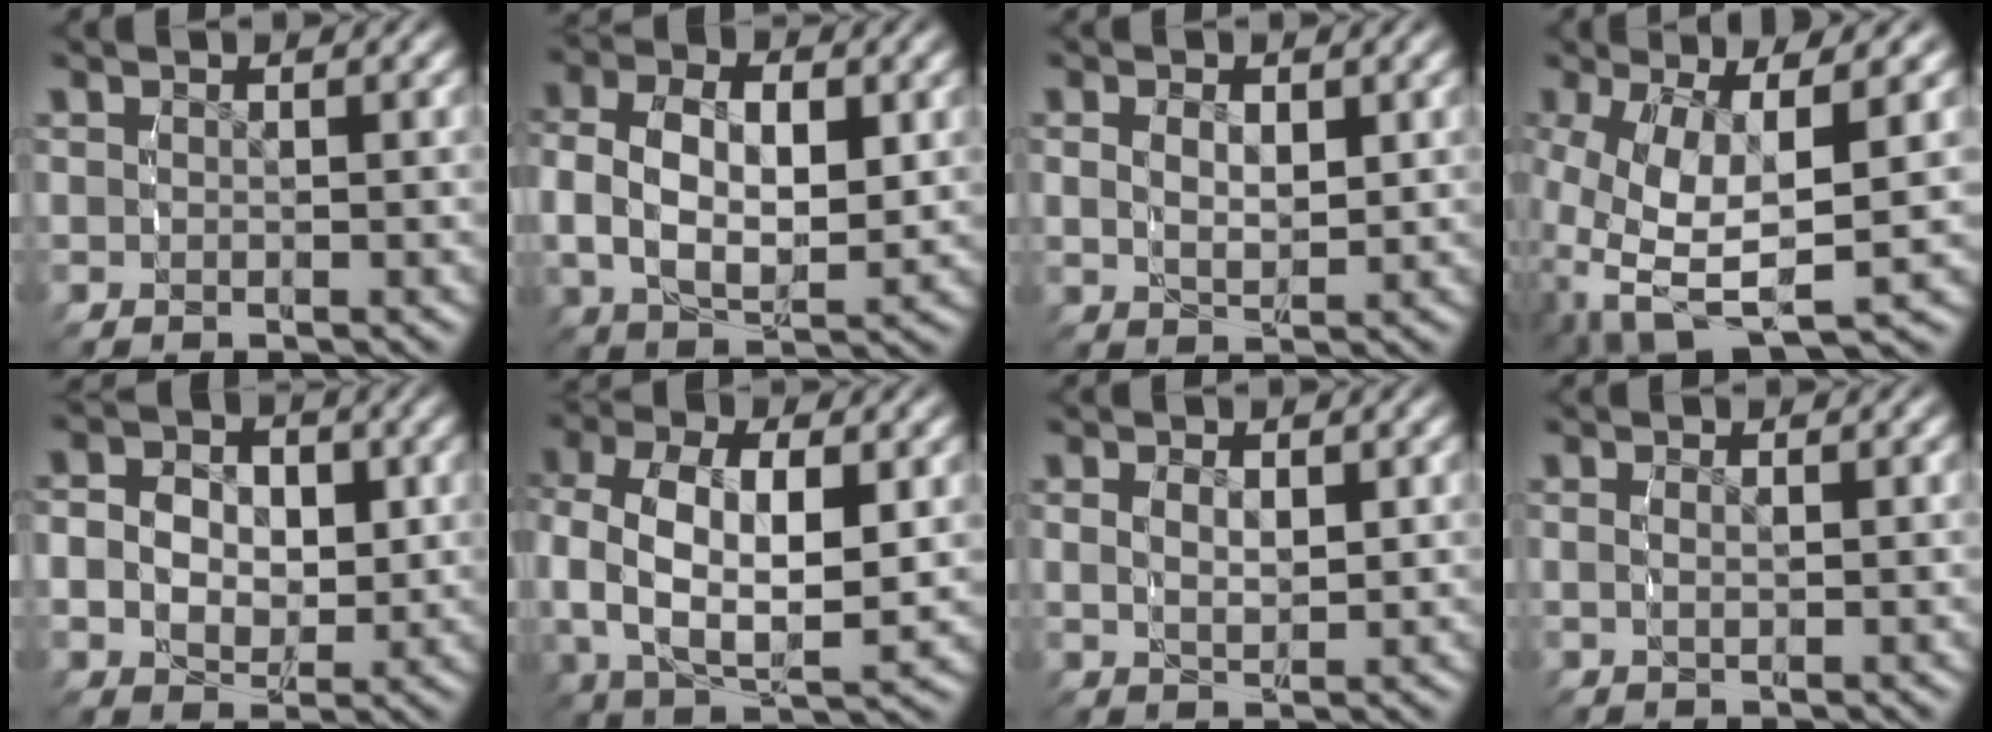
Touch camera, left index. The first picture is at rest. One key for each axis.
{"total": 7.6, "fx": 0.4, "fy": 4.9, "fz": 5.7, "tx": -0.116, "ty": -0.016, "tz": 0.014}
{"total": 2.6, "fx": 0.6, "fy": 1.4, "fz": 2.2, "tx": -0.035, "ty": -0.013, "tz": 0.021}
{"total": 10.3, "fx": -2.0, "fy": 6.0, "fz": 8.2, "tx": -0.187, "ty": -0.055, "tz": 0.002}
{"total": 6.1, "fx": 0.0, "fy": 4.9, "fz": 3.6, "tx": -0.074, "ty": -0.019, "tz": 0.002}
{"total": 8.9, "fx": -0.1, "fy": 5.4, "fz": 7.0, "tx": -0.155, "ty": -0.026, "tz": 0.011}
{"total": 2.1, "fx": 0.6, "fy": 1.0, "fz": 1.8, "tx": -0.029, "ty": -0.011, "tz": 0.019}
{"total": 0.7, "fx": 0.0, "fy": 0.1, "fz": 0.7, "tx": -0.016, "ty": -0.005, "tz": 0.003}